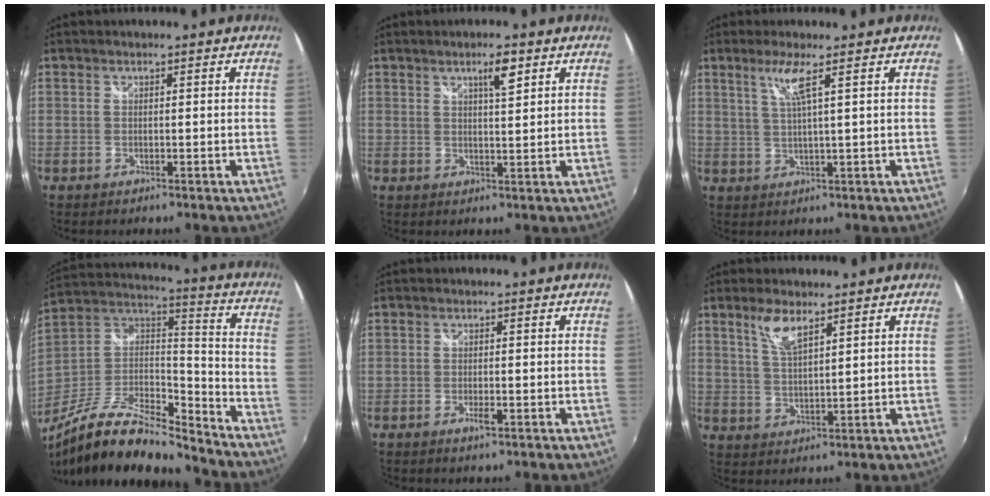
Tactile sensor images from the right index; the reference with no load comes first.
{"total": 3.9, "force": [2.2, 0.8, 3.1], "torque": [-0.048, 0.005, 0.036]}
{"total": 4.3, "force": [2.2, -0.6, 3.6], "torque": [-0.071, -0.004, 0.045]}
{"total": 22.9, "force": [-17.3, 6.7, 13.5], "torque": [-0.259, -0.017, -0.306]}
{"total": 1.9, "force": [-0.9, 0.4, 1.6], "torque": [-0.032, -0.004, -0.015]}
{"total": 5.5, "force": [3.6, 1.5, 3.9], "torque": [-0.077, -0.001, 0.073]}